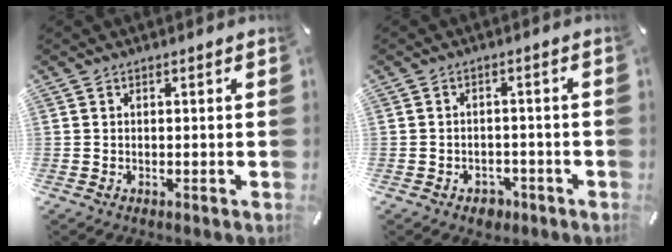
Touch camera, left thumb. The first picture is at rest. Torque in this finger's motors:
{"motor_torque": [-0.02, 0.03, 0.14, 0.15, 0.00]}